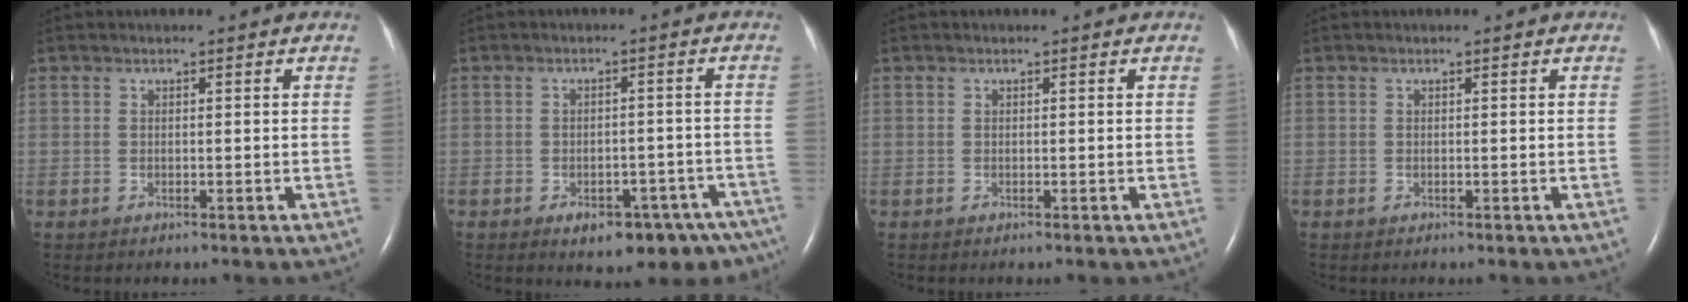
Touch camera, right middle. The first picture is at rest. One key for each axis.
{"total": 11.8, "fx": -8.4, "fy": 5.7, "fz": 6.0, "tx": -0.053, "ty": 0.014, "tz": -0.100}
{"total": 0.0}
{"total": 0.0}